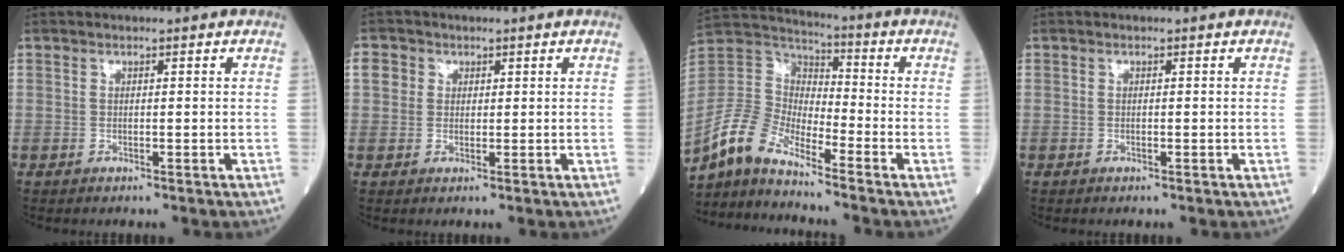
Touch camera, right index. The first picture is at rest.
{"total": 2.5, "force": [0.7, 2.3, 0.6], "torque": [-0.007, 0.010, 0.009]}
{"total": 9.5, "force": [-8.0, 2.4, 4.5], "torque": [-0.115, 0.022, -0.165]}
{"total": 0.0}